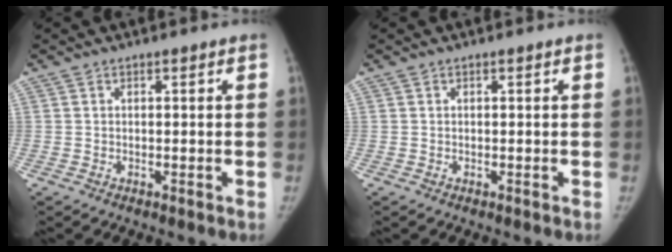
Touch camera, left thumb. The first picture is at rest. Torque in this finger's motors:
{"motor_torque": [0.06, 0.05, 0.15, -0.35, 0.03]}